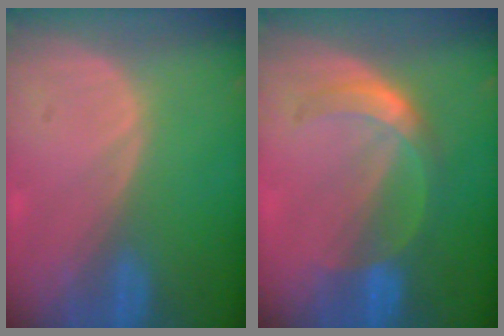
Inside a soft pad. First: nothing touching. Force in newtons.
{"total": 5.9, "press": 5.1, "slide": 2.9}